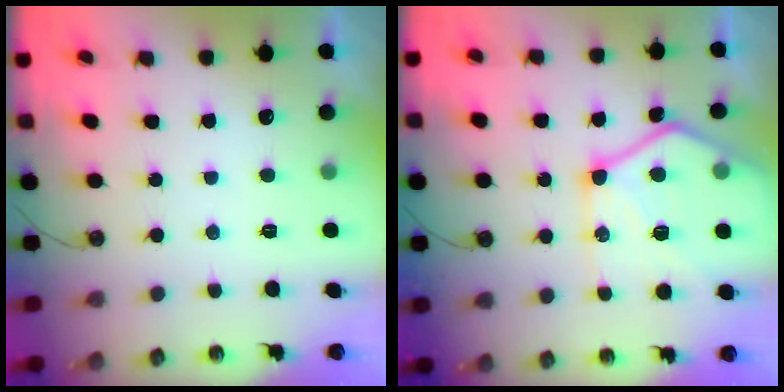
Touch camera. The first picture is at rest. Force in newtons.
{"total": 20.6, "press": 20.6, "slide": 1.8}